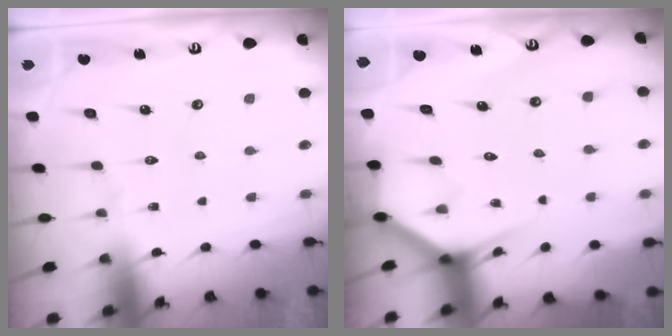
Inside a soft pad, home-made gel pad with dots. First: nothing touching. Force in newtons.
{"total": 3.4, "press": 3.4, "slide": 0.2}